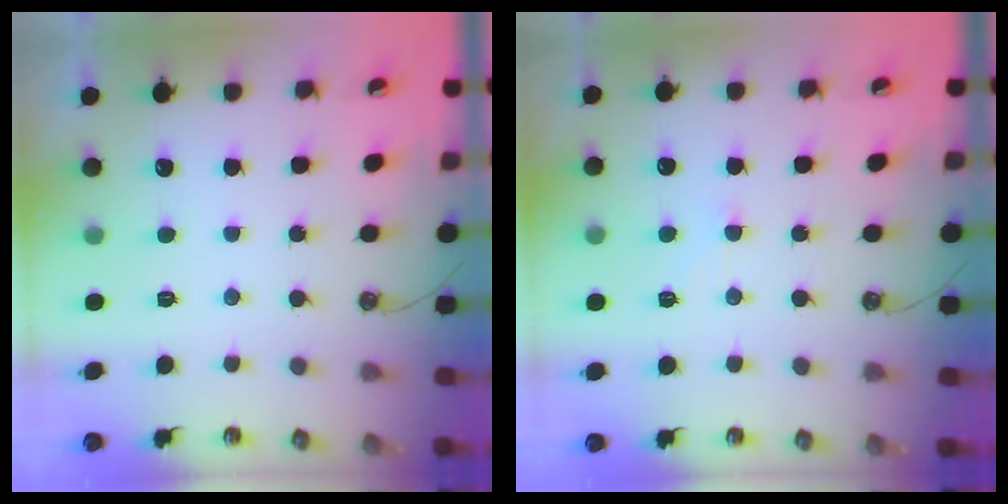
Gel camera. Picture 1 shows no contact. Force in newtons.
{"total": 1.5, "press": 1.5, "slide": 0.3}